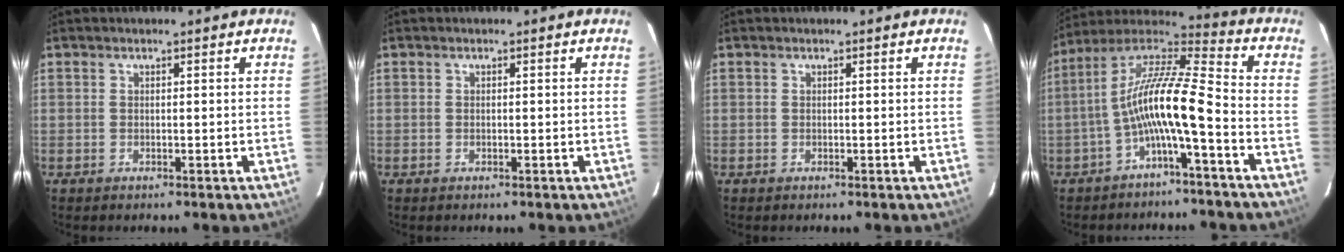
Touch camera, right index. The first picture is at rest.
{"total": 0.0}
{"total": 0.0}
{"total": 12.8, "force": [-4.1, 1.5, 12.0], "torque": [-0.237, 0.016, -0.082]}